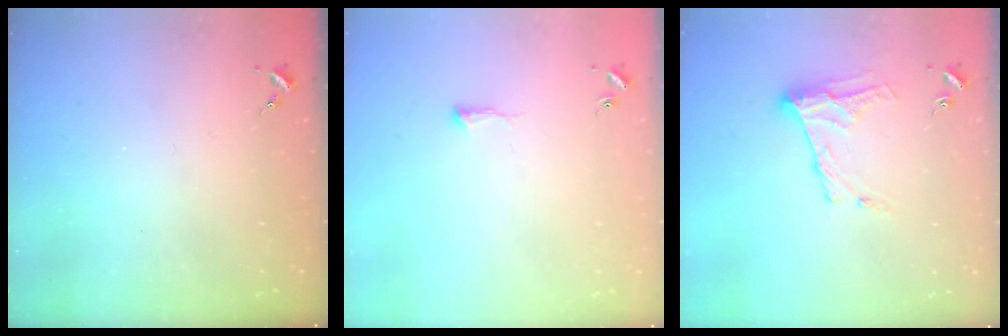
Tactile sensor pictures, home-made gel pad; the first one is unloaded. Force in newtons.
{"total": 5.1, "press": 5.0, "slide": 0.5}
{"total": 12.2, "press": 12.2, "slide": 0.5}